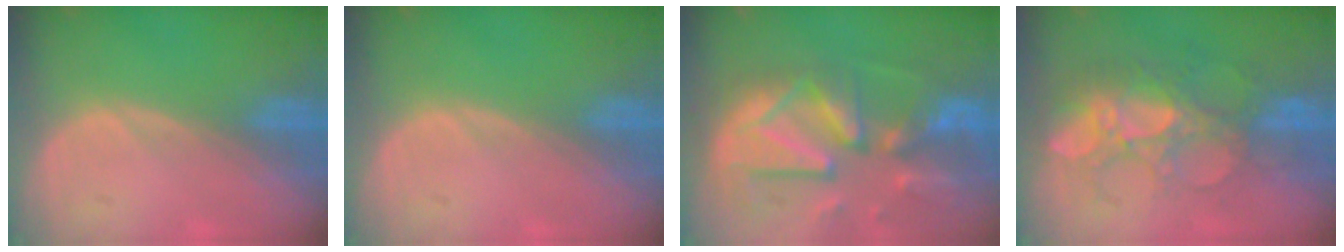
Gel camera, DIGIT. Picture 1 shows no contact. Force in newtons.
{"total": 0.0}
{"total": 13.0, "press": 11.3, "slide": 6.4}
{"total": 8.8, "press": 8.7, "slide": 1.6}